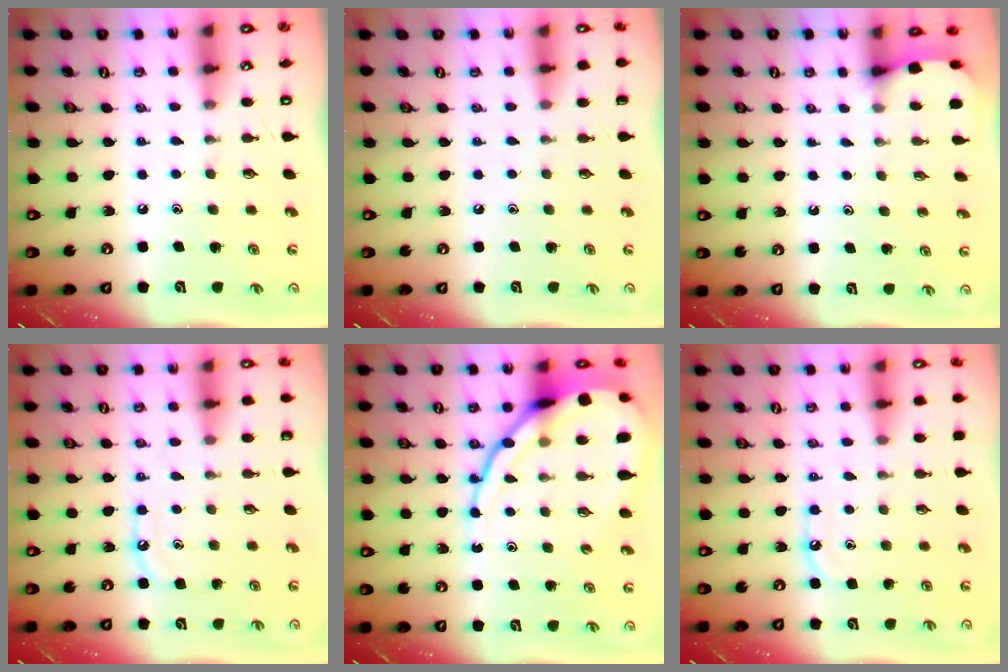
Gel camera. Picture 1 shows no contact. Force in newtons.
{"total": 0.0}
{"total": 2.6, "press": 2.6, "slide": 0.4}
{"total": 6.9, "press": 6.8, "slide": 0.7}
{"total": 16.7, "press": 16.6, "slide": 1.6}
{"total": 6.1, "press": 6.1, "slide": 0.5}